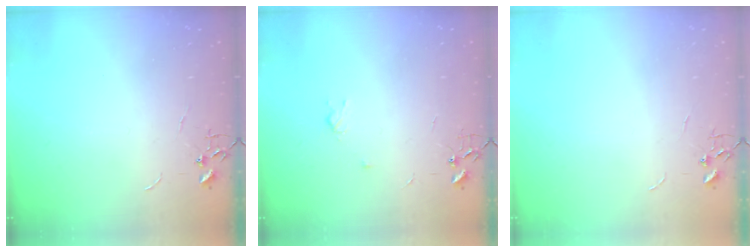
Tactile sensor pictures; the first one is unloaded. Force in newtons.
{"total": 3.1, "press": 3.0, "slide": 0.5}
{"total": 0.0}